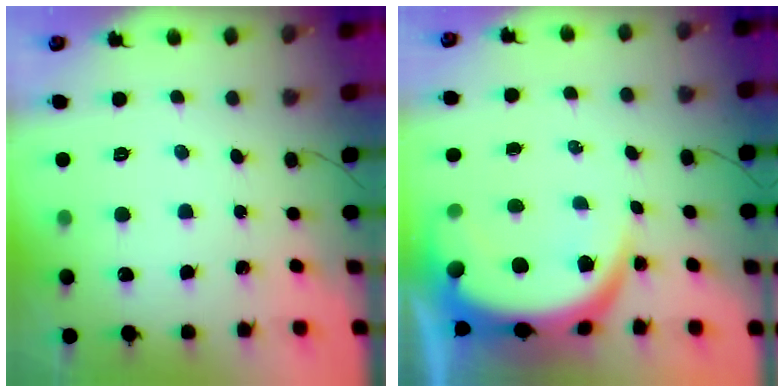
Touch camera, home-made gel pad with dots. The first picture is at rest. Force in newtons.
{"total": 9.5, "press": 9.5, "slide": 1.2}